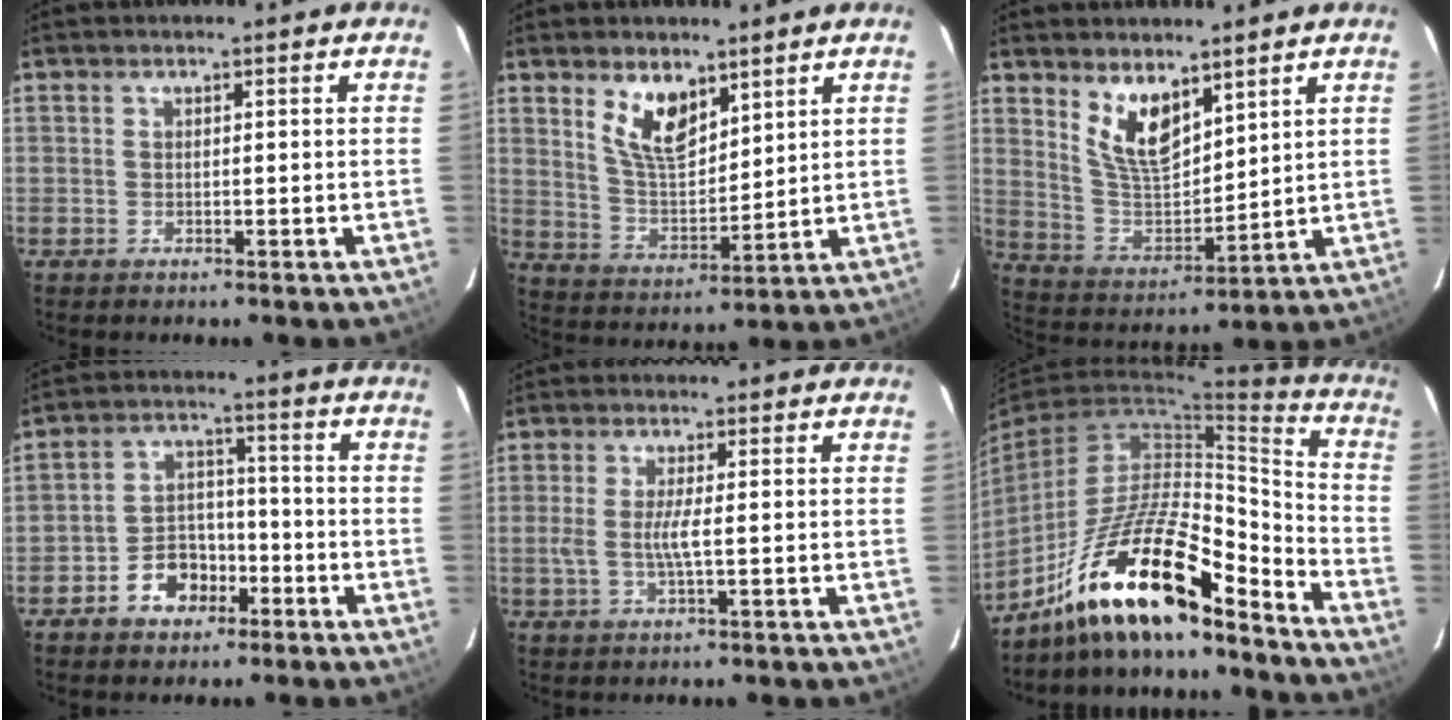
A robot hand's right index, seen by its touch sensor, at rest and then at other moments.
{"total": 9.0, "force": [5.4, 4.2, 5.8], "torque": [-0.104, 0.002, 0.113]}
{"total": 9.9, "force": [6.3, 4.2, 6.4], "torque": [-0.119, -0.008, 0.134]}
{"total": 7.8, "force": [-4.5, 5.6, 3.1], "torque": [-0.062, 0.027, -0.064]}
{"total": 3.7, "force": [-0.4, 0.1, 3.7], "torque": [-0.076, -0.002, -0.009]}
{"total": 18.0, "force": [-13.4, 4.0, 11.4], "torque": [-0.210, 0.000, -0.241]}